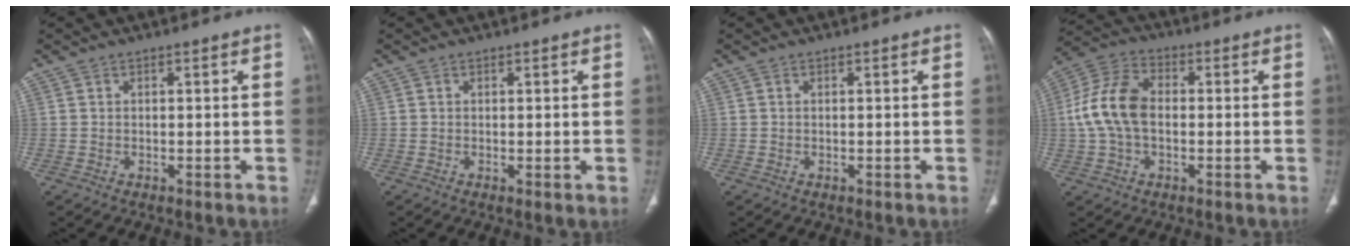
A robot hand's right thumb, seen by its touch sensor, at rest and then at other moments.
{"total": 0.7, "force": [0.1, 0.1, 0.7], "torque": [-0.019, -0.005, 0.000]}
{"total": 0.0}
{"total": 11.4, "force": [-0.2, 7.3, 8.7], "torque": [-0.177, 0.029, -0.010]}